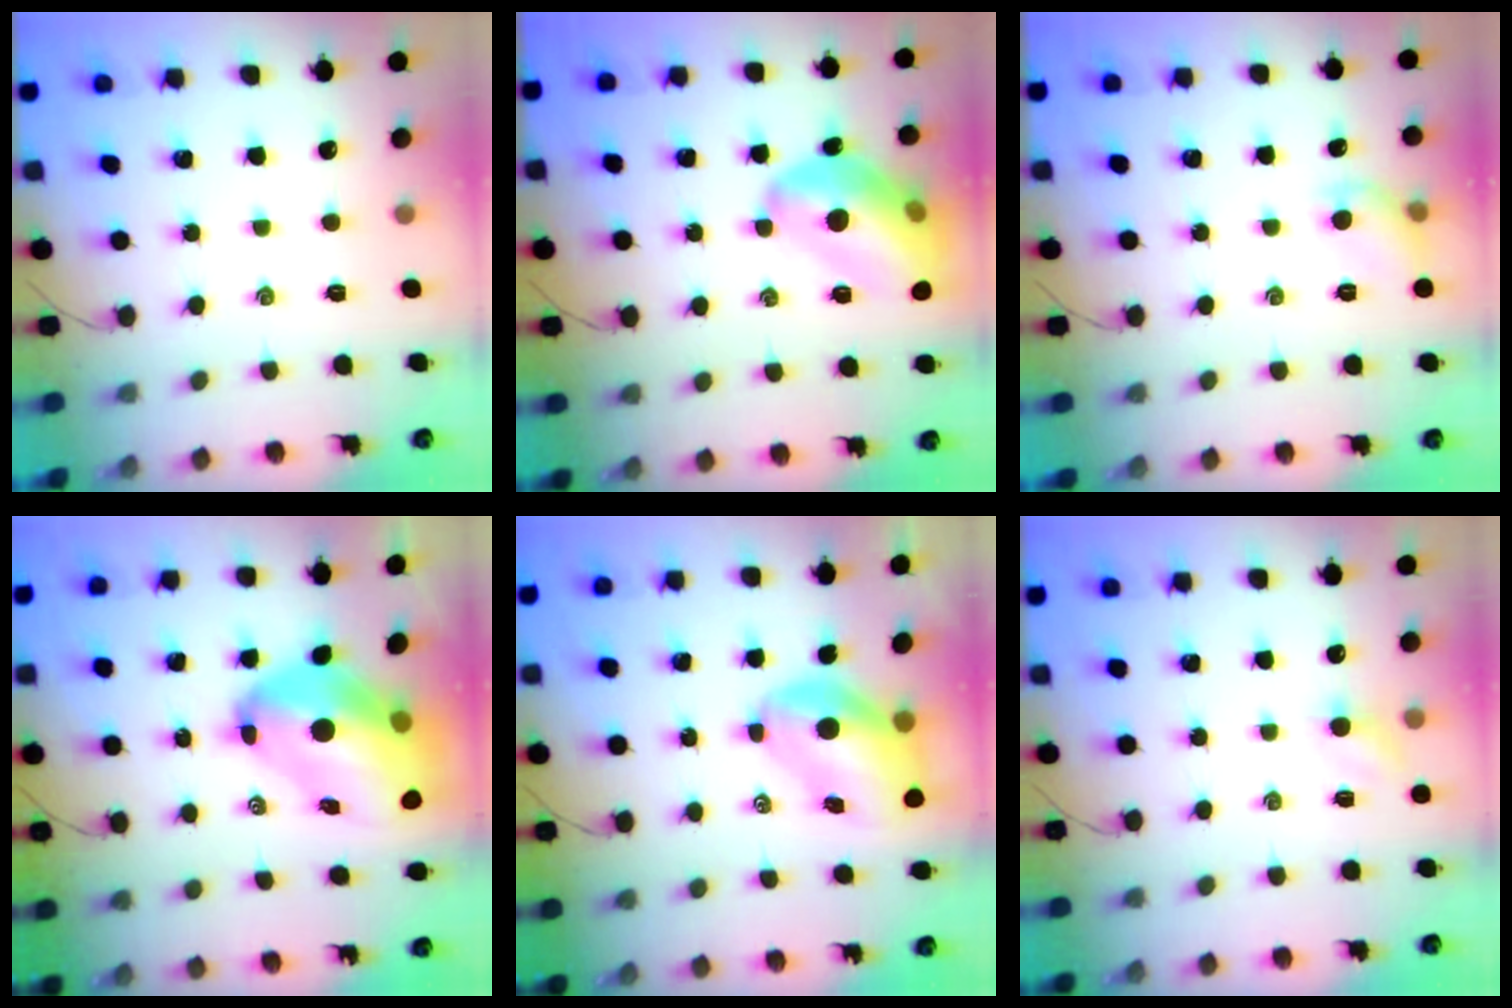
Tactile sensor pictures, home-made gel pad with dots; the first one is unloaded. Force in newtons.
{"total": 16.8, "press": 16.6, "slide": 2.4}
{"total": 6.6, "press": 6.5, "slide": 1.2}
{"total": 16.9, "press": 16.3, "slide": 4.6}
{"total": 8.7, "press": 8.3, "slide": 2.5}
{"total": 2.9, "press": 2.7, "slide": 0.9}